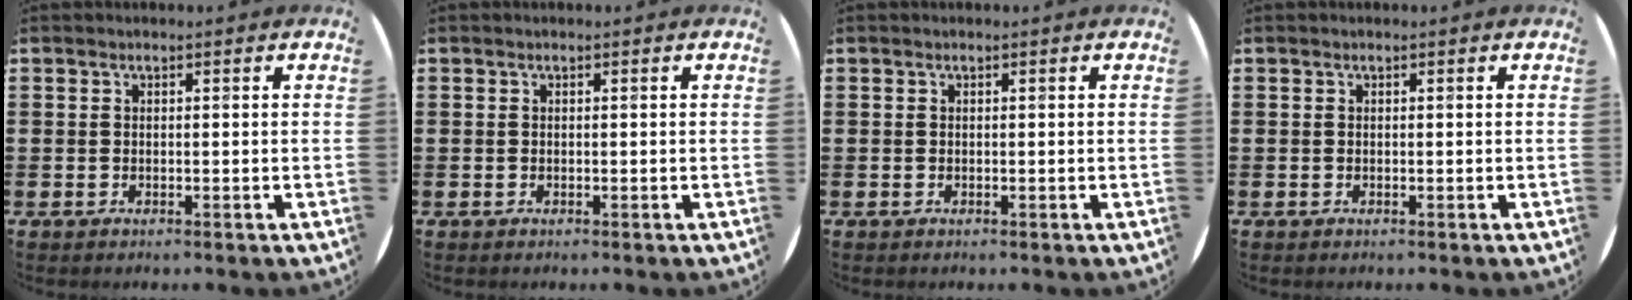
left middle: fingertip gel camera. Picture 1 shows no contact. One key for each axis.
{"total": 0.0}
{"total": 0.0}
{"total": 0.0}